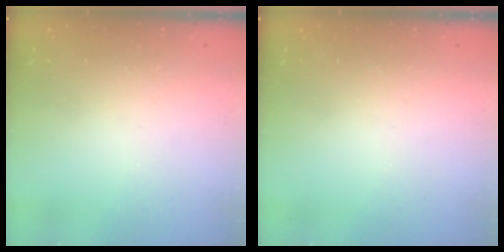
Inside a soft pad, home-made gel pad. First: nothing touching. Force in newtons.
{"total": 0.0}